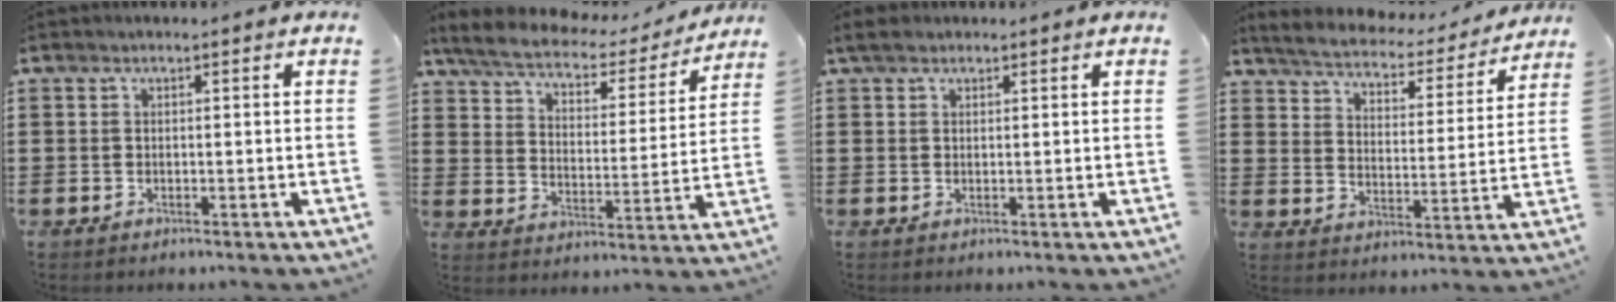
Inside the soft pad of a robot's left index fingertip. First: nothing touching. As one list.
[{"total": 5.4, "force": [4.7, 1.4, 2.2], "torque": [-0.066, -0.028, 0.076]}, {"total": 1.7, "force": [1.2, 0.8, 1.0], "torque": [-0.022, 0.006, 0.022]}, {"total": 3.8, "force": [3.7, 0.4, 0.7], "torque": [-0.040, -0.030, 0.056]}]